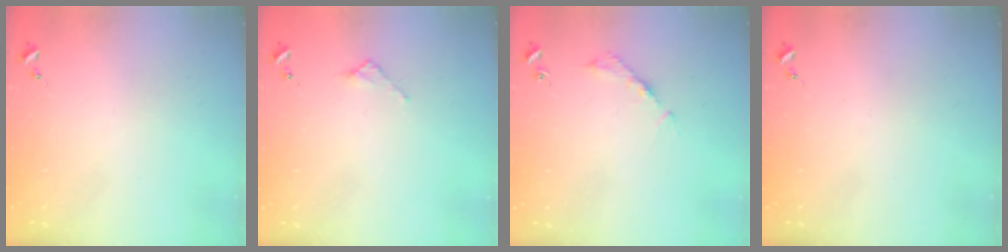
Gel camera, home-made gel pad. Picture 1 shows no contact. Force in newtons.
{"total": 2.4, "press": 2.3, "slide": 0.3}
{"total": 4.1, "press": 4.1, "slide": 0.3}
{"total": 0.0}